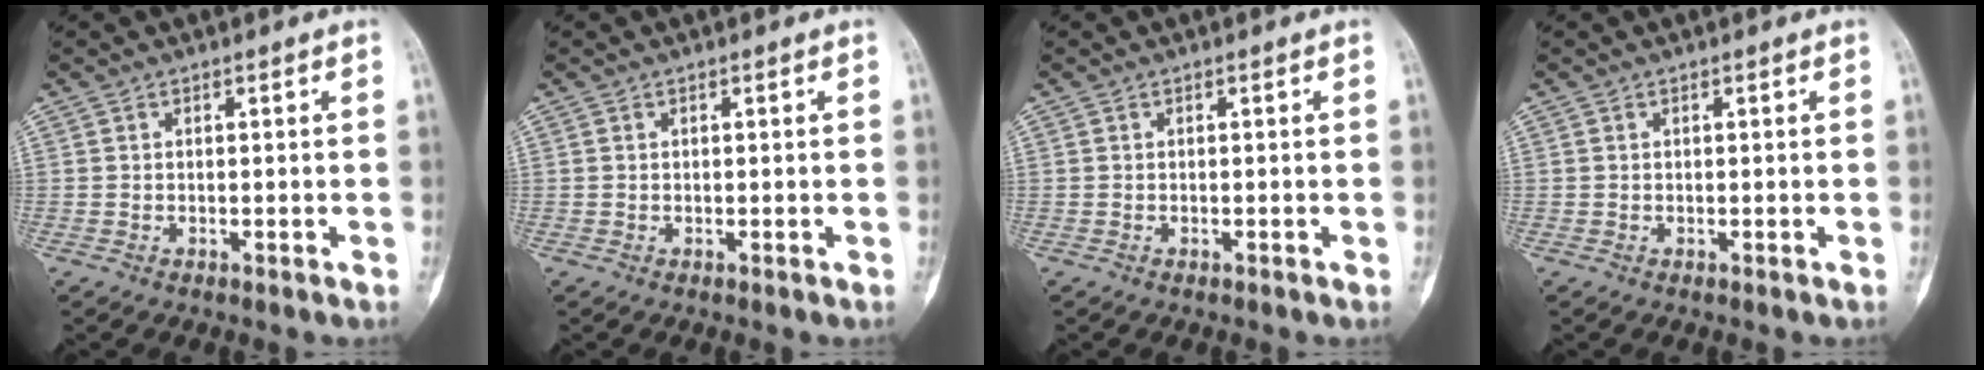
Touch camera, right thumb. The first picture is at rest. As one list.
[{"total": 0.0}, {"total": 0.0}, {"total": 0.0}]